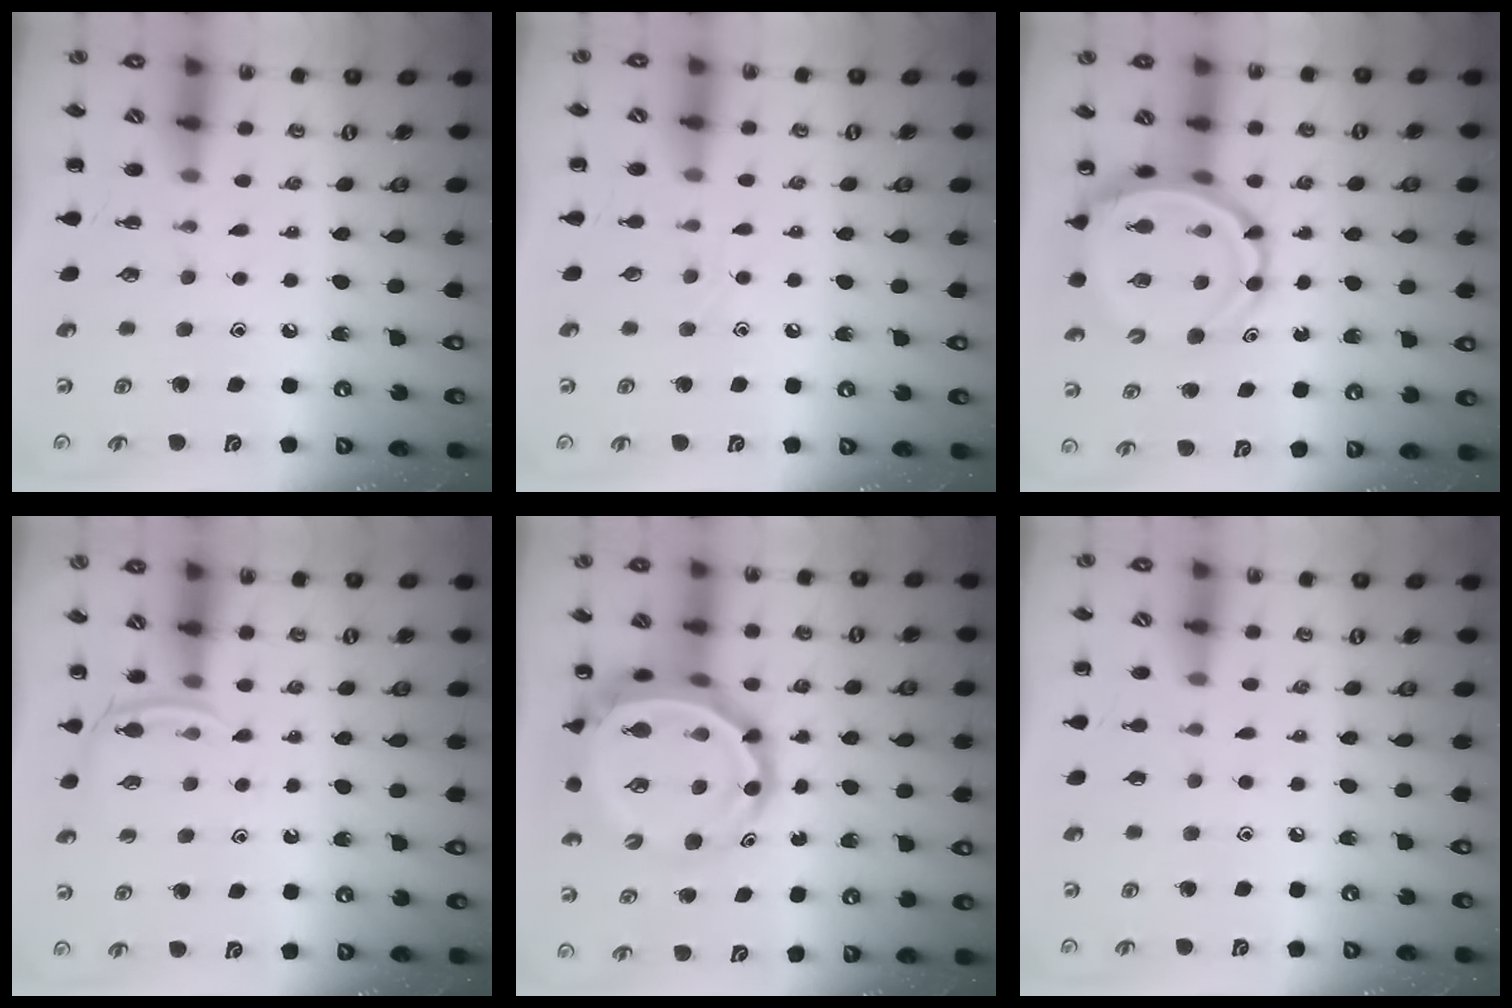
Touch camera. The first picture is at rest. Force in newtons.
{"total": 2.9, "press": 2.7, "slide": 0.9}
{"total": 8.9, "press": 8.4, "slide": 2.9}
{"total": 3.8, "press": 3.6, "slide": 1.2}
{"total": 11.1, "press": 10.7, "slide": 3.0}
{"total": 2.9, "press": 2.6, "slide": 1.2}